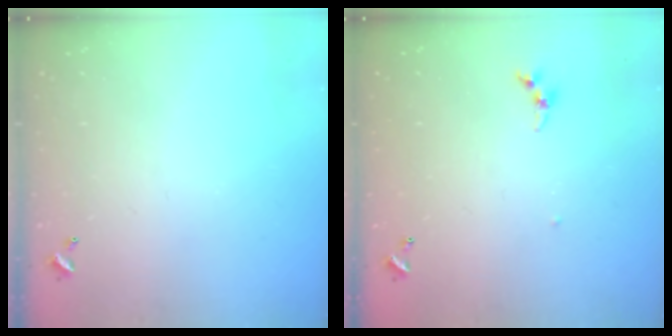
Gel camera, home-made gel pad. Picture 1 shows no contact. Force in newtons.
{"total": 3.8, "press": 3.8, "slide": 0.3}